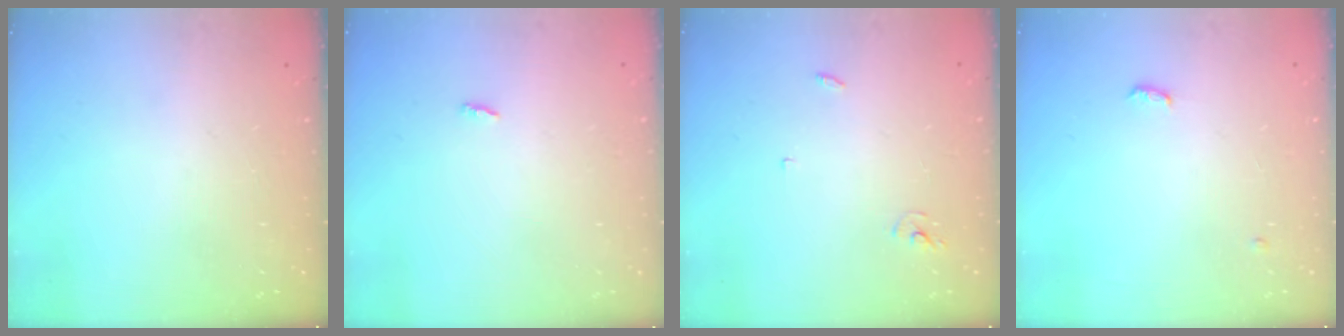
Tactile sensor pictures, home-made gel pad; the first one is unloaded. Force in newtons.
{"total": 1.9, "press": 1.9, "slide": 0.2}
{"total": 2.5, "press": 2.5, "slide": 0.1}
{"total": 7.6, "press": 4.2, "slide": 6.4}